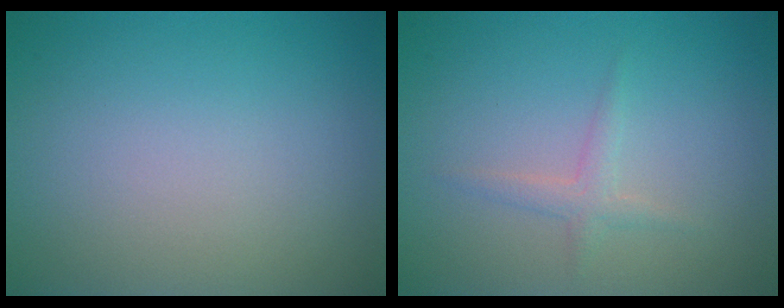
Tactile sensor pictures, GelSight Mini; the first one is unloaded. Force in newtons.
{"total": 1.3, "press": 1.3, "slide": 0.0}